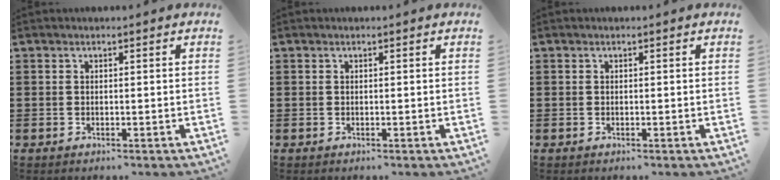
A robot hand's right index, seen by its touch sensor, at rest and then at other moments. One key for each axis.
{"total": 0.0}
{"total": 0.0}